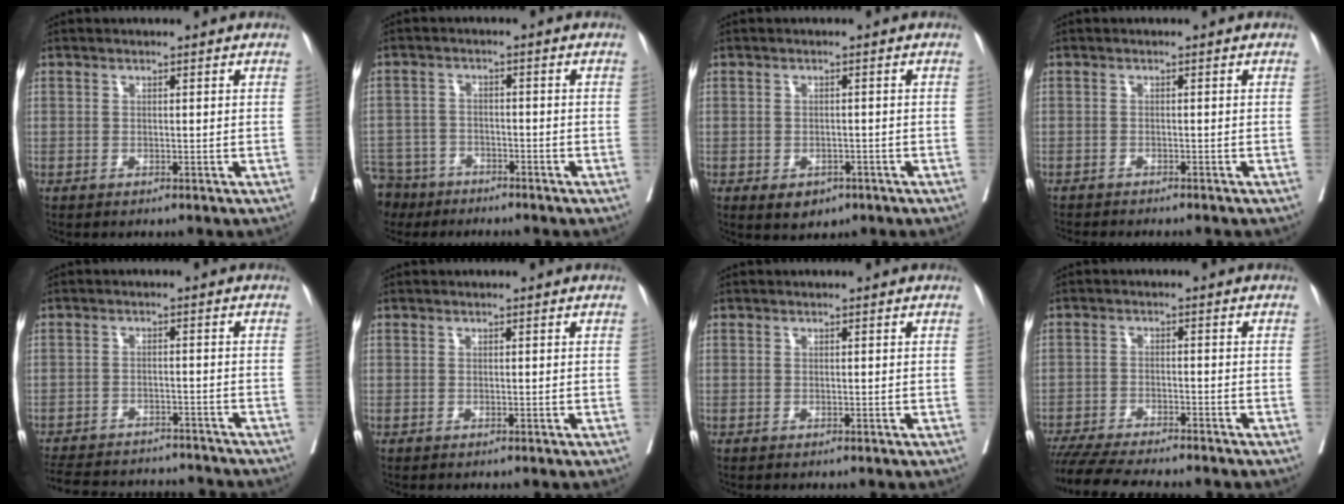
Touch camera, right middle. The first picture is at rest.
{"total": 10.1, "force": [-8.0, 5.9, 2.0], "torque": [-0.067, -0.006, -0.136]}
{"total": 3.6, "force": [-2.0, 2.4, 1.7], "torque": [-0.017, 0.000, -0.017]}
{"total": 5.2, "force": [-4.8, 0.6, 2.0], "torque": [-0.025, -0.008, -0.066]}
{"total": 17.0, "force": [-15.8, 3.9, 5.0], "torque": [-0.125, -0.006, -0.214]}
{"total": 0.0}
{"total": 0.0}
{"total": 12.2, "force": [-10.8, 1.2, 5.5], "torque": [-0.076, -0.018, -0.163]}